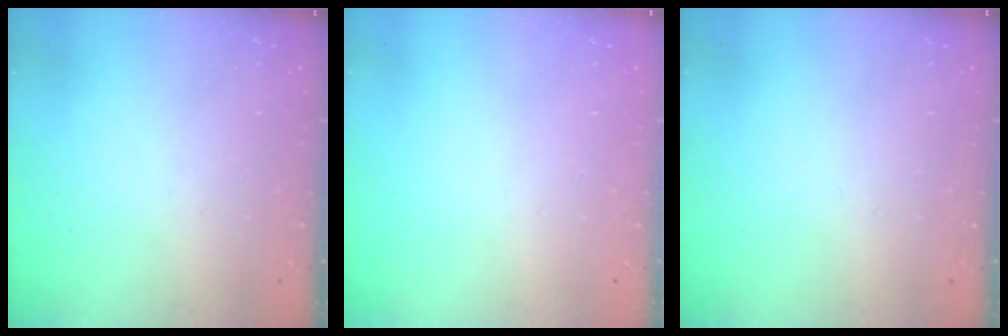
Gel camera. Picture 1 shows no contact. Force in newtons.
{"total": 0.0}
{"total": 0.0}